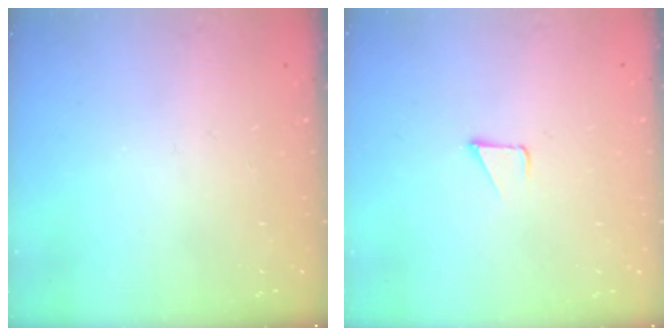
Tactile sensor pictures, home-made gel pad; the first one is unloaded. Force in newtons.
{"total": 1.2, "press": 1.2, "slide": 0.1}